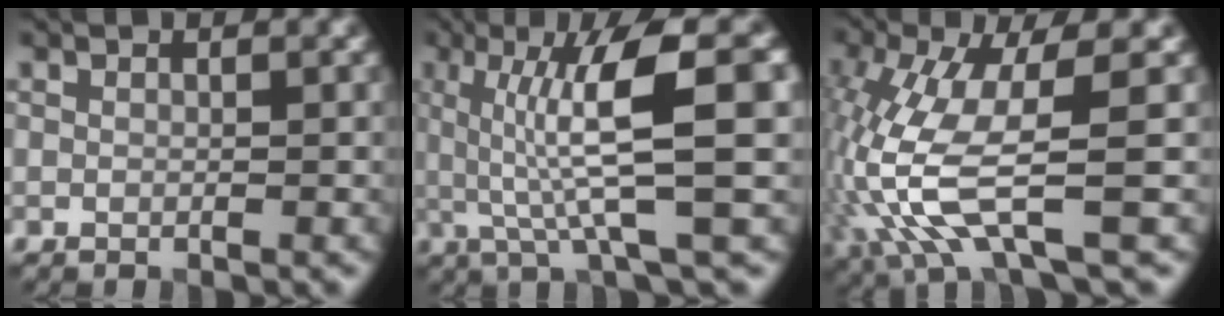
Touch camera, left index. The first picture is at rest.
{"total": 8.8, "force": [0.9, 1.7, 8.5], "torque": [-0.138, 0.004, 0.019]}
{"total": 8.5, "force": [-2.1, 2.2, 8.0], "torque": [-0.195, -0.006, -0.040]}